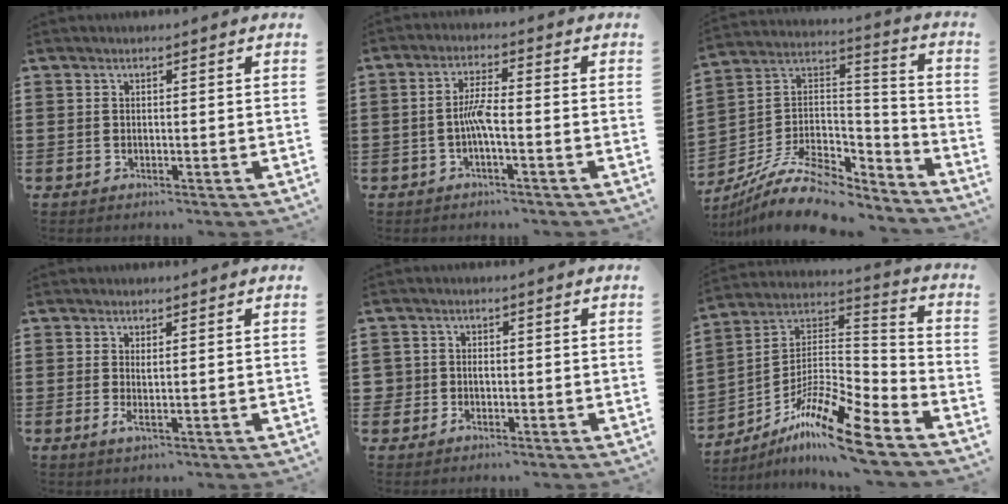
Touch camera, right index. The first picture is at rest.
{"total": 4.0, "force": [-1.2, 0.5, 3.8], "torque": [-0.086, -0.004, -0.028]}
{"total": 12.6, "force": [-9.2, 5.2, 6.9], "torque": [-0.140, 0.026, -0.169]}
{"total": 1.4, "force": [0.2, 0.0, 1.3], "torque": [-0.028, -0.007, 0.006]}
{"total": 1.7, "force": [-0.6, 1.5, 0.4], "torque": [-0.015, 0.000, -0.014]}
{"total": 14.1, "force": [-10.3, 2.0, 9.3], "torque": [-0.173, 0.021, -0.194]}